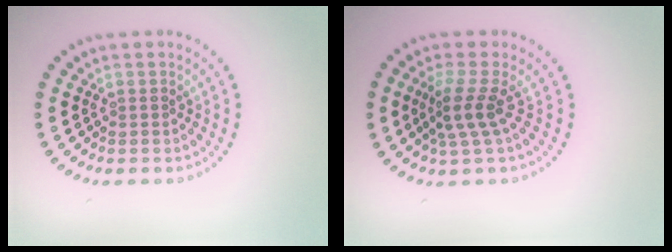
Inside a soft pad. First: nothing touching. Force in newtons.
{"total": 2.6, "press": 1.8, "slide": 1.9}